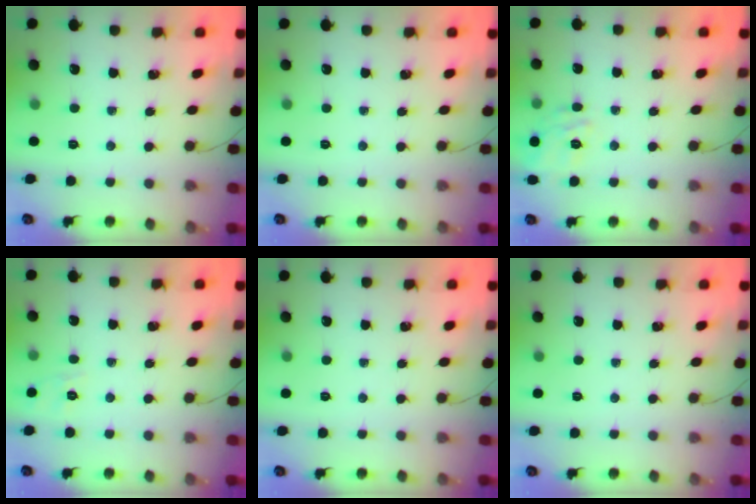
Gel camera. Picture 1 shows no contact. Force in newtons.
{"total": 0.0}
{"total": 7.6, "press": 7.6, "slide": 0.8}
{"total": 2.2, "press": 1.1, "slide": 1.9}
{"total": 0.0}
{"total": 0.0}